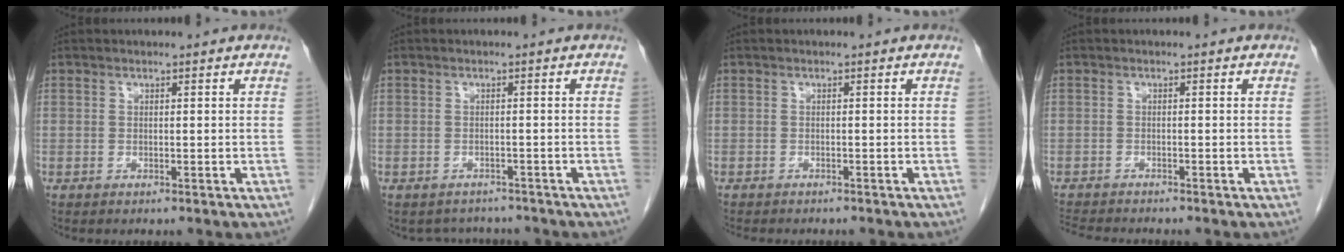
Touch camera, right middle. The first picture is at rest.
{"total": 3.9, "force": [-3.5, 1.7, 0.0], "torque": [0.000, 0.005, -0.045]}
{"total": 5.5, "force": [-4.8, 1.5, 2.3], "torque": [-0.030, -0.007, -0.061]}
{"total": 4.7, "force": [-4.5, 0.1, 1.4], "torque": [-0.023, -0.015, -0.075]}